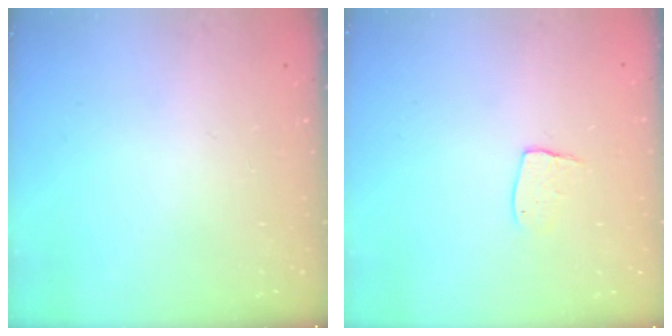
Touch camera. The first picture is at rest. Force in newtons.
{"total": 6.6, "press": 6.6, "slide": 0.4}